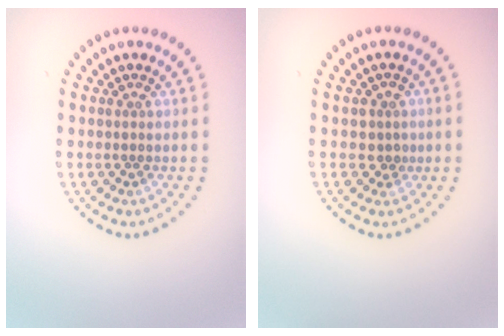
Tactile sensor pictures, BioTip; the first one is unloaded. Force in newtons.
{"total": 1.4, "press": 1.2, "slide": 0.7}